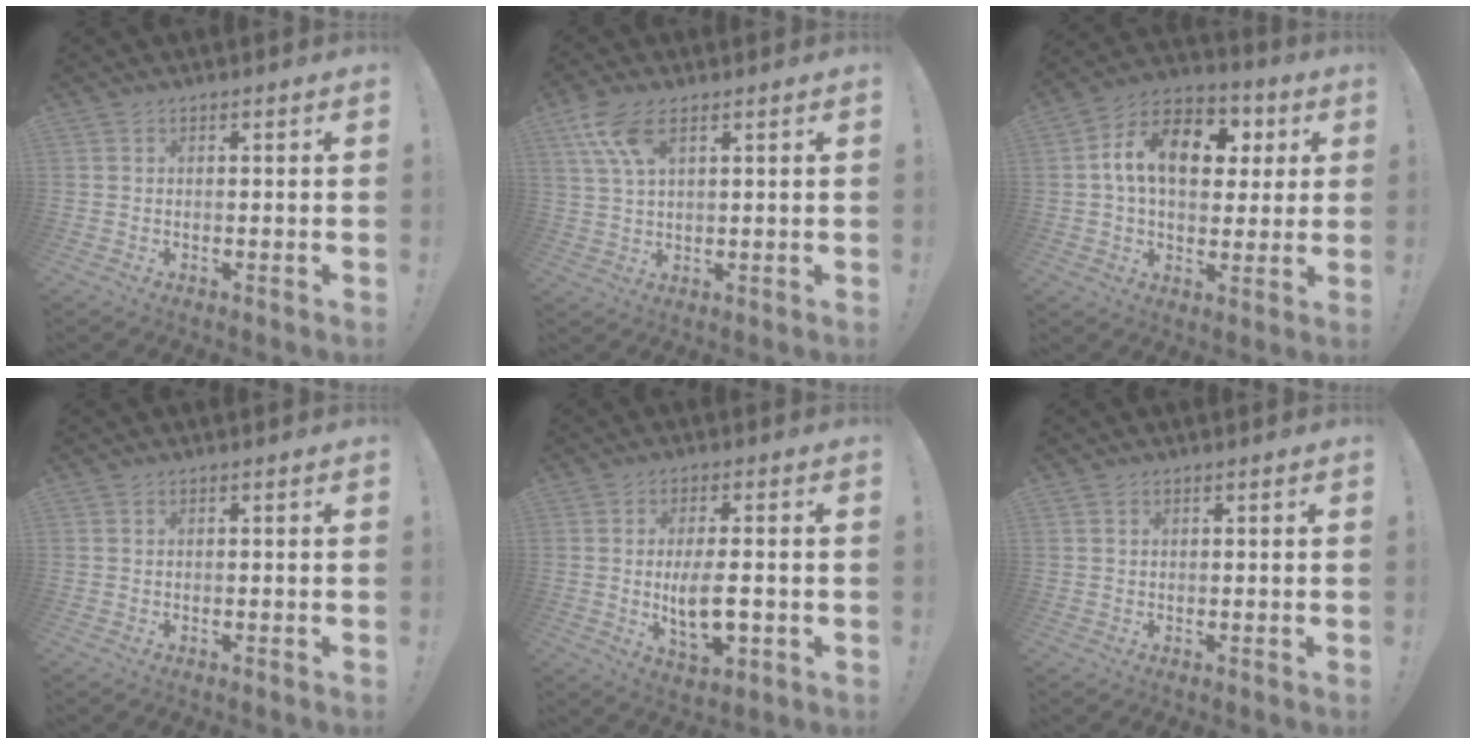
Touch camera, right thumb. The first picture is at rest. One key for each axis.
{"total": 8.9, "fx": 4.5, "fy": 4.0, "fz": 6.5, "tx": -0.132, "ty": -0.009, "tz": 0.087}
{"total": 16.9, "fx": 4.0, "fy": 11.2, "fz": 12.1, "tx": -0.176, "ty": 0.004, "tz": 0.072}
{"total": 0.0}
{"total": 10.0, "fx": -1.1, "fy": 4.0, "fz": 9.2, "tx": -0.145, "ty": -0.008, "tz": -0.019}
{"total": 0.7, "fx": 0.4, "fy": 0.5, "fz": 0.2, "tx": -0.009, "ty": 0.003, "tz": 0.009}